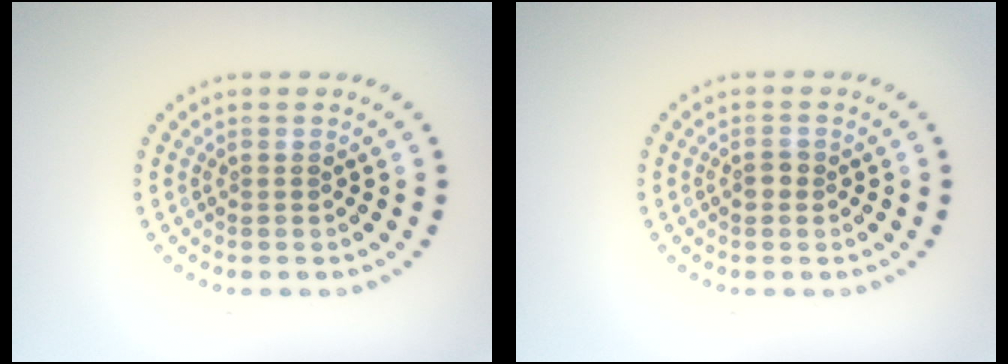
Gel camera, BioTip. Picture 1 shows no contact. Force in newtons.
{"total": 1.0, "press": 1.0, "slide": 0.0}